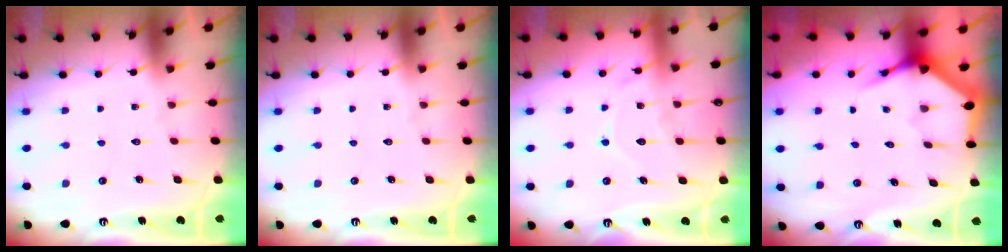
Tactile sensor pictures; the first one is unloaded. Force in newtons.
{"total": 0.0}
{"total": 10.5, "press": 10.4, "slide": 1.0}
{"total": 3.8, "press": 3.8, "slide": 0.4}